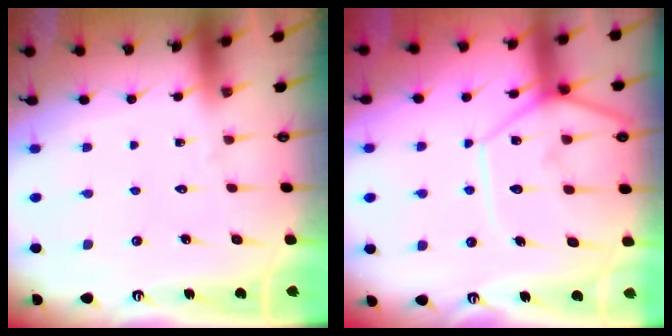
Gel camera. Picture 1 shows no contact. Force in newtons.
{"total": 12.6, "press": 12.5, "slide": 1.7}